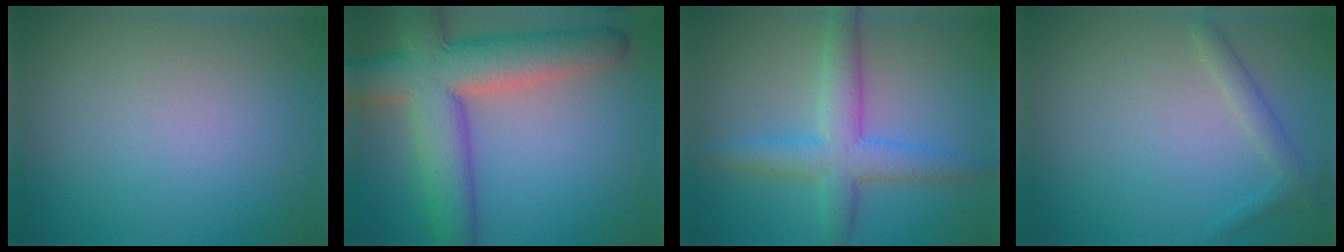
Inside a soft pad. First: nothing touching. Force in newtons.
{"total": 10.8, "press": 10.8, "slide": 0.7}
{"total": 5.2, "press": 5.2, "slide": 0.3}
{"total": 1.5, "press": 1.5, "slide": 0.1}